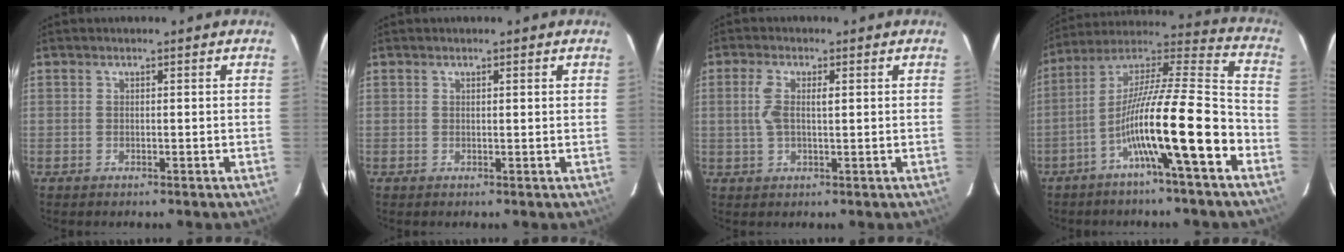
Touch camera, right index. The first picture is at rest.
{"total": 0.7, "force": [0.4, 0.0, 0.5], "torque": [-0.011, 0.004, 0.006]}
{"total": 4.0, "force": [0.8, 1.3, 3.8], "torque": [-0.084, 0.010, 0.016]}
{"total": 17.0, "force": [-7.1, 0.2, 15.5], "torque": [-0.269, 0.008, -0.125]}